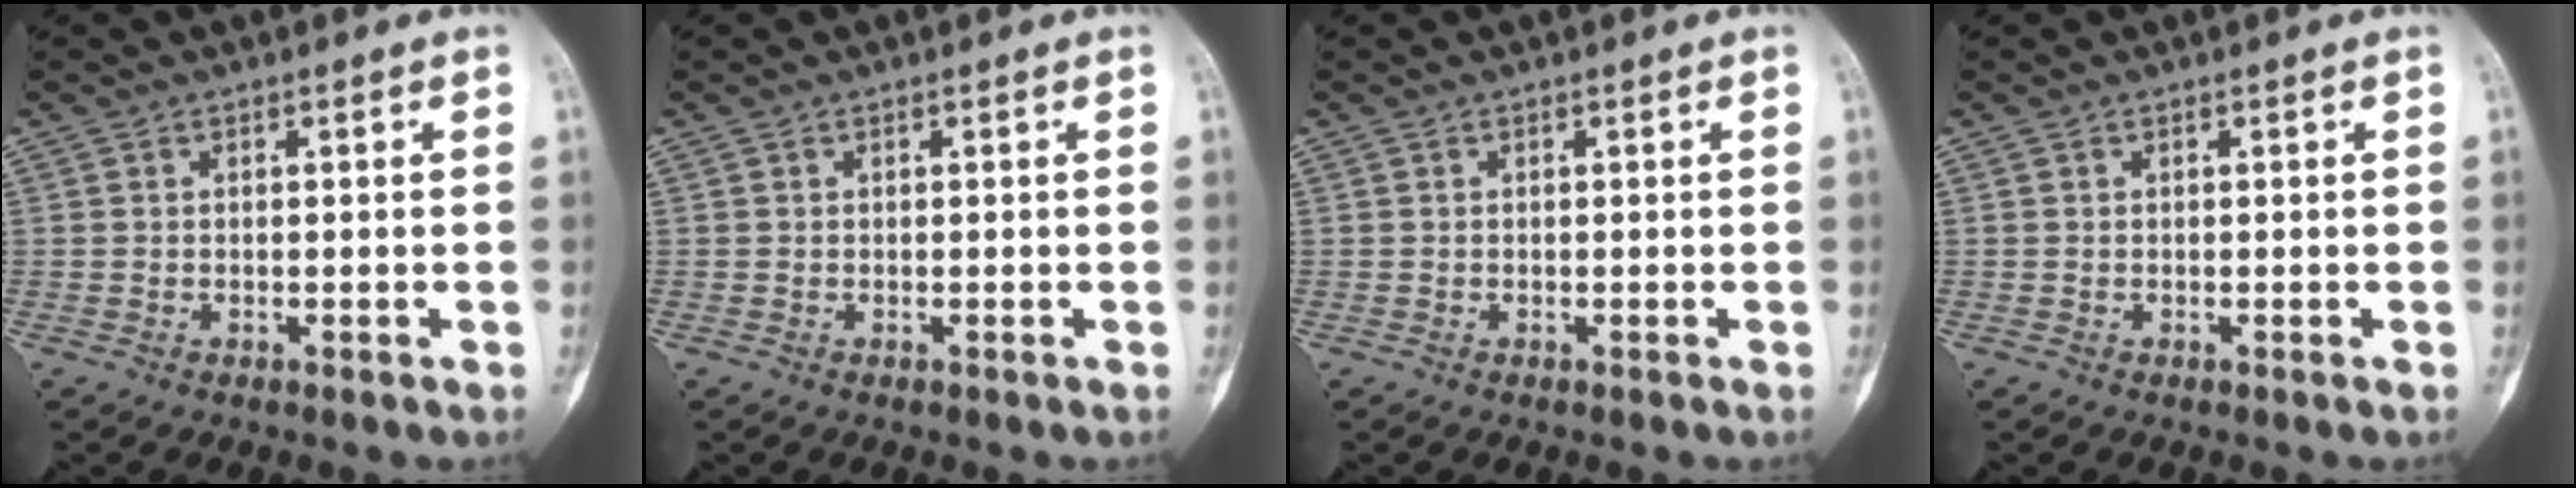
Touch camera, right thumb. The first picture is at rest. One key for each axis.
{"total": 0.0}
{"total": 0.0}
{"total": 0.0}